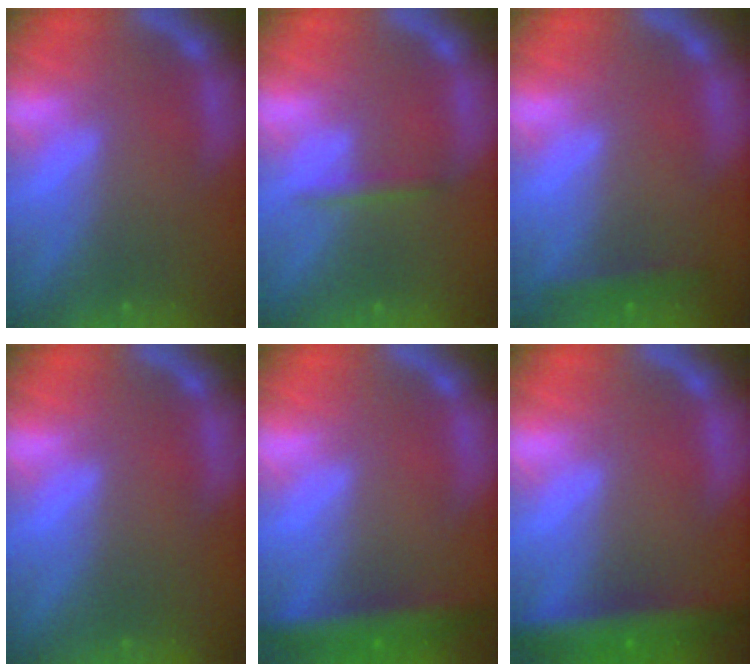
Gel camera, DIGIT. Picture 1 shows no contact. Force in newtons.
{"total": 1.4}
{"total": 1.9}
{"total": 0.0}
{"total": 5.0}
{"total": 6.0}